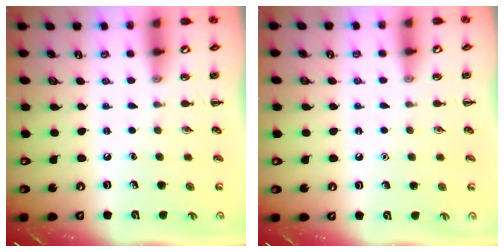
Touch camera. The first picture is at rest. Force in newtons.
{"total": 1.5, "press": 1.5, "slide": 0.1}